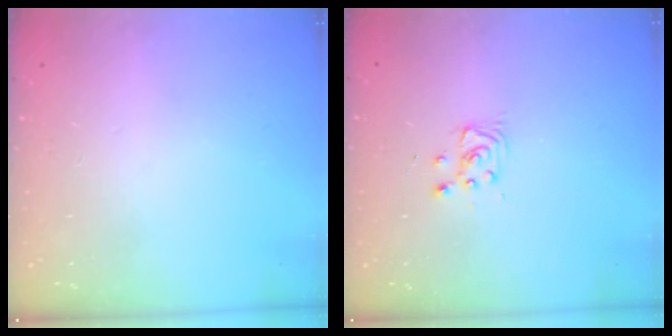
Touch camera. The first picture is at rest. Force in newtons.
{"total": 3.2, "press": 3.2, "slide": 0.4}